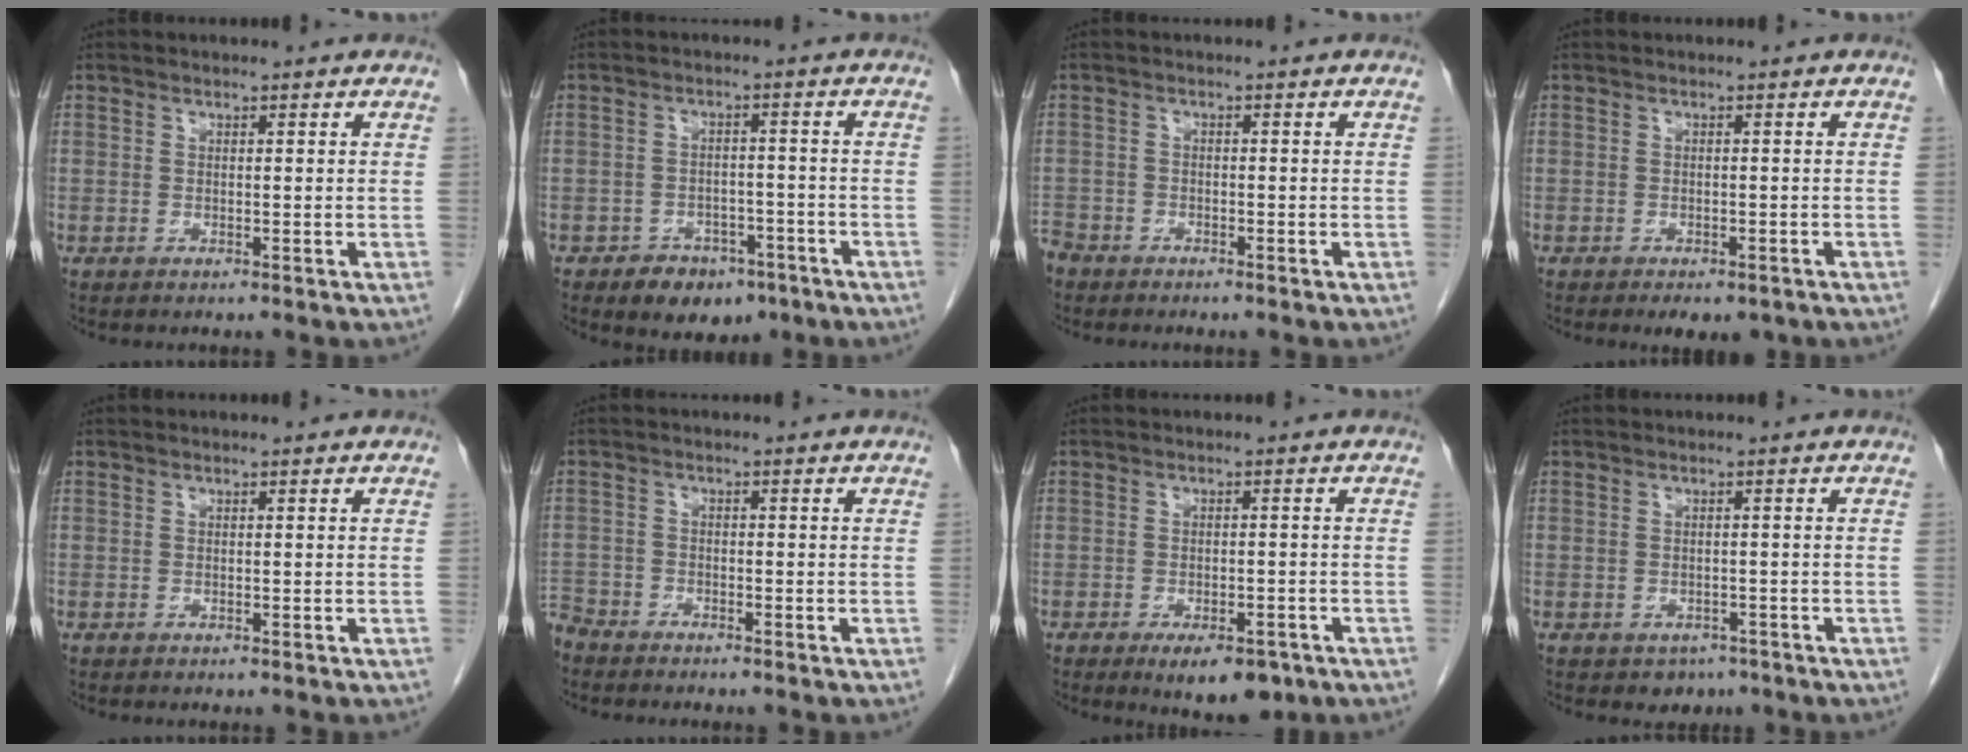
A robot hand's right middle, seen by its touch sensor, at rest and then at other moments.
{"total": 6.6, "force": [-4.3, 4.1, 2.9], "torque": [-0.039, 0.006, -0.057]}
{"total": 3.9, "force": [-3.4, 1.9, 0.4], "torque": [-0.011, -0.002, -0.070]}
{"total": 4.3, "force": [-3.1, 2.0, 2.1], "torque": [-0.021, -0.003, -0.036]}
{"total": 0.0}
{"total": 4.1, "force": [-3.9, 1.1, 0.2], "torque": [-0.002, -0.008, -0.079]}
{"total": 7.3, "force": [-4.7, 3.1, 4.7], "torque": [-0.058, -0.004, -0.061]}
{"total": 2.5, "force": [-1.6, 1.8, 0.6], "torque": [-0.006, 0.005, -0.016]}